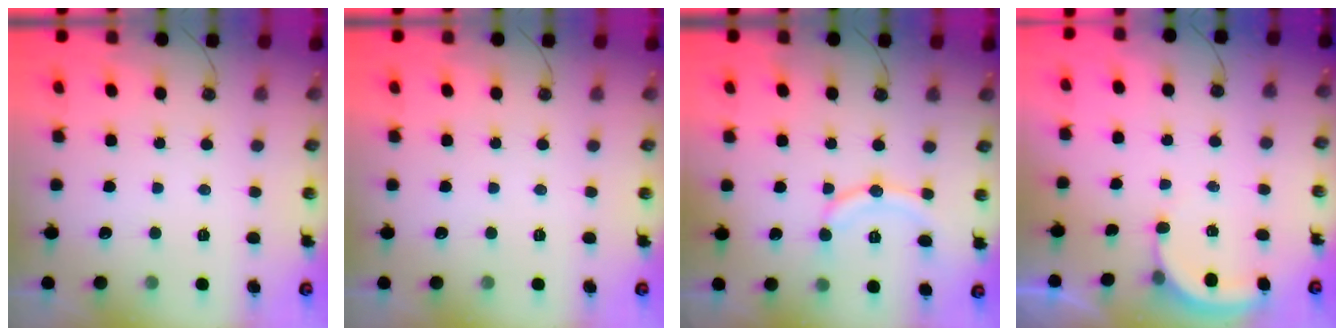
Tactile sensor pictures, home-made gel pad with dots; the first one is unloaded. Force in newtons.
{"total": 0.0}
{"total": 10.3, "press": 10.3, "slide": 0.4}
{"total": 2.9, "press": 2.9, "slide": 0.2}